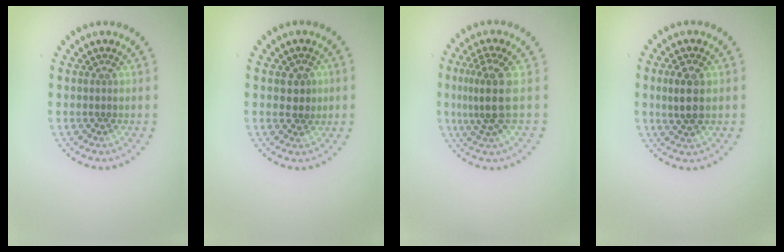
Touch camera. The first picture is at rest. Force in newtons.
{"total": 1.7, "press": 1.6, "slide": 0.6}
{"total": 3.6, "press": 2.6, "slide": 2.4}
{"total": 2.6, "press": 2.5, "slide": 0.6}